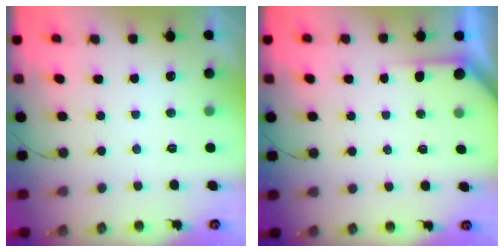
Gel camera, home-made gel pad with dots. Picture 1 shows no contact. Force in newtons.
{"total": 2.2, "press": 2.2, "slide": 0.3}